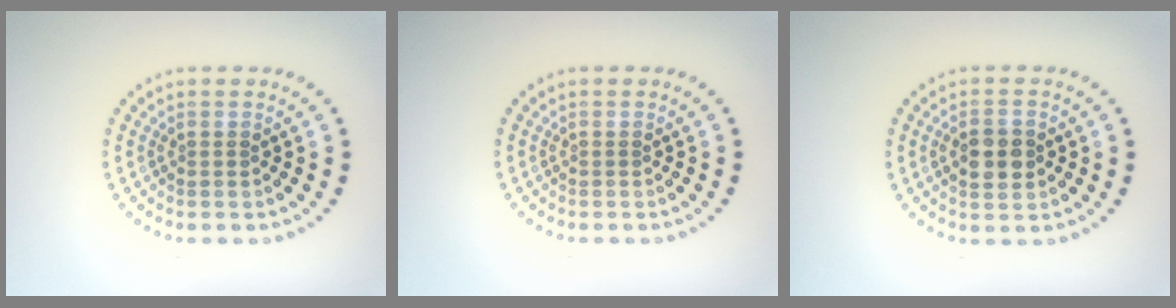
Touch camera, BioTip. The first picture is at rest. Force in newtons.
{"total": 0.0}
{"total": 3.3, "press": 3.2, "slide": 0.3}